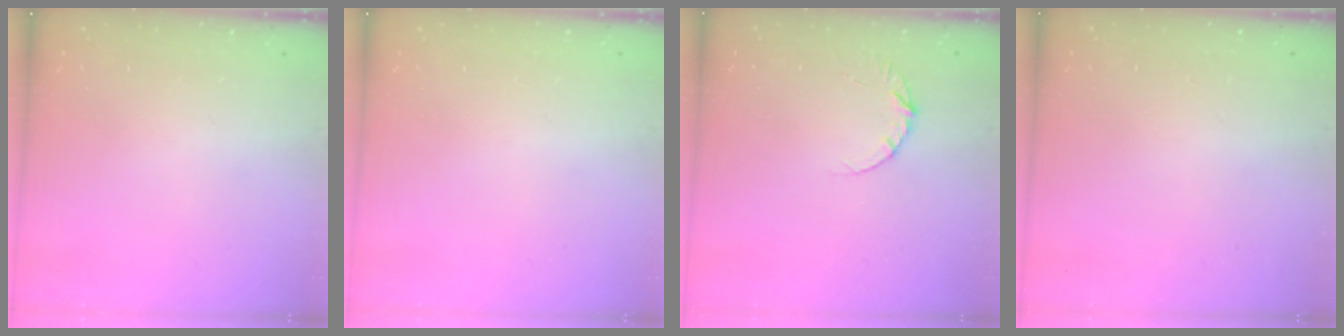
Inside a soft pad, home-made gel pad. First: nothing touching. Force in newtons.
{"total": 0.0}
{"total": 4.6, "press": 4.5, "slide": 0.5}
{"total": 2.6, "press": 2.6, "slide": 0.2}